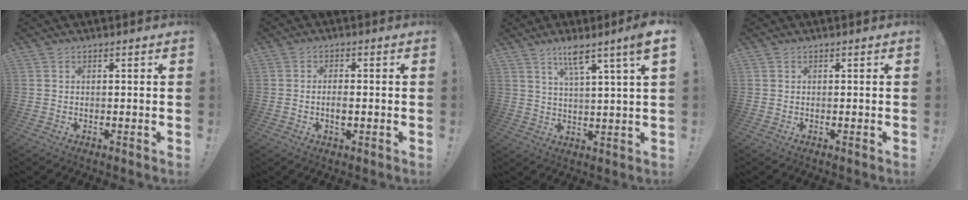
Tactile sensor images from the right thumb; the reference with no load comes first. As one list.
[{"total": 2.9, "force": [-0.6, 1.3, 2.5], "torque": [-0.043, -0.001, -0.015]}, {"total": 8.1, "force": [4.9, 0.0, 6.4], "torque": [-0.108, -0.018, 0.075]}, {"total": 0.0}]